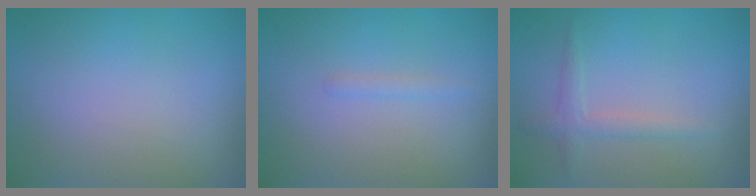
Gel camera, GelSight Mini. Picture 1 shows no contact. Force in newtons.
{"total": 0.7, "press": 0.7, "slide": 0.1}
{"total": 1.7, "press": 1.7, "slide": 0.1}